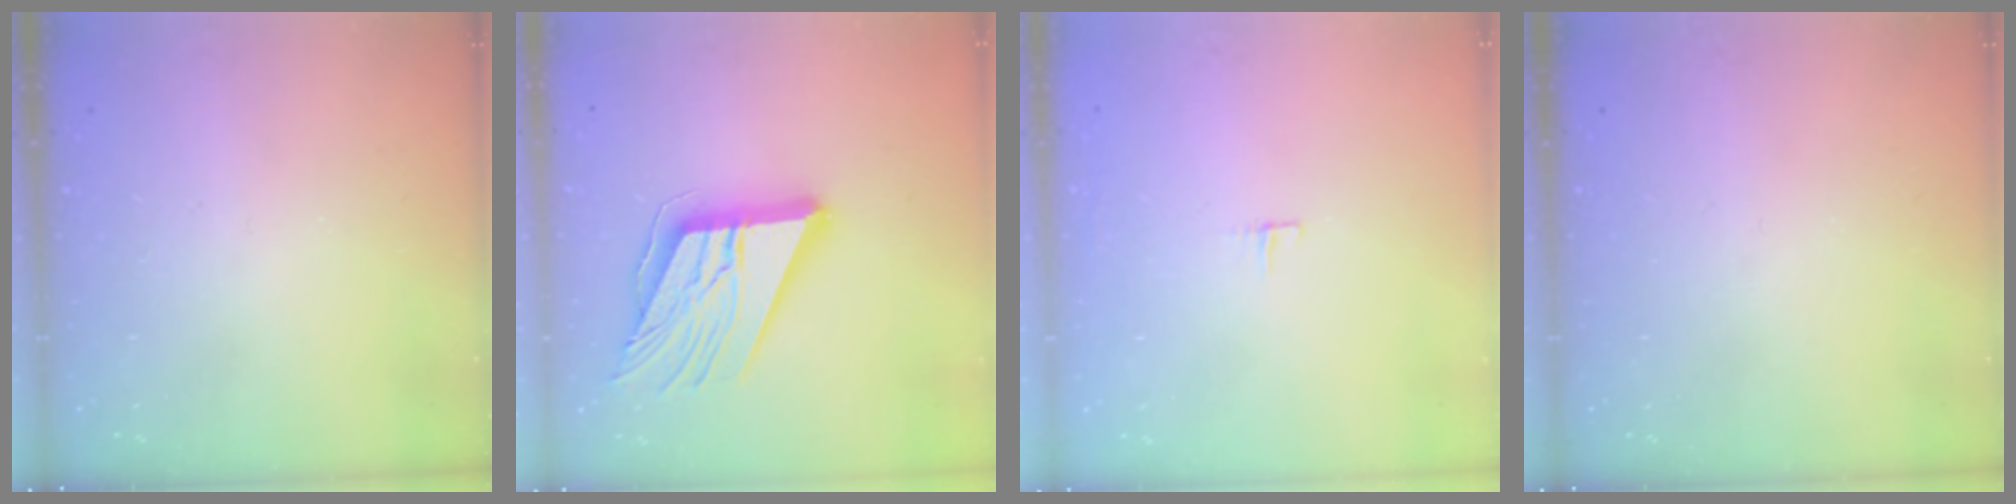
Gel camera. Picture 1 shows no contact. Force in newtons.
{"total": 18.2, "press": 18.1, "slide": 2.0}
{"total": 3.1, "press": 3.1, "slide": 0.2}
{"total": 0.0}